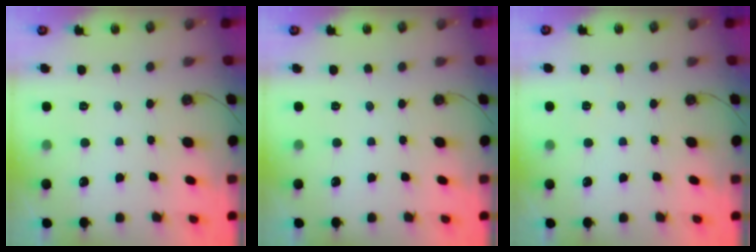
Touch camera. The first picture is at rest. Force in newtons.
{"total": 0.0}
{"total": 2.2, "press": 2.1, "slide": 0.7}